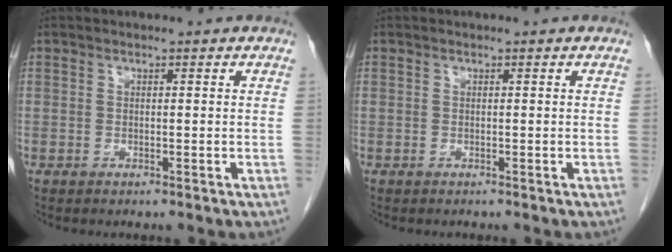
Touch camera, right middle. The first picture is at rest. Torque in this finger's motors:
{"motor_torque": [-0.14, 0.01, -0.07, -0.03]}